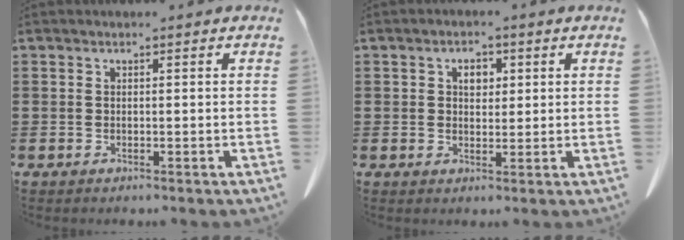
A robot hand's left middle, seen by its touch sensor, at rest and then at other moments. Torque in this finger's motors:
{"motor_torque": [0.14, 0.10, 0.06, 0.05]}